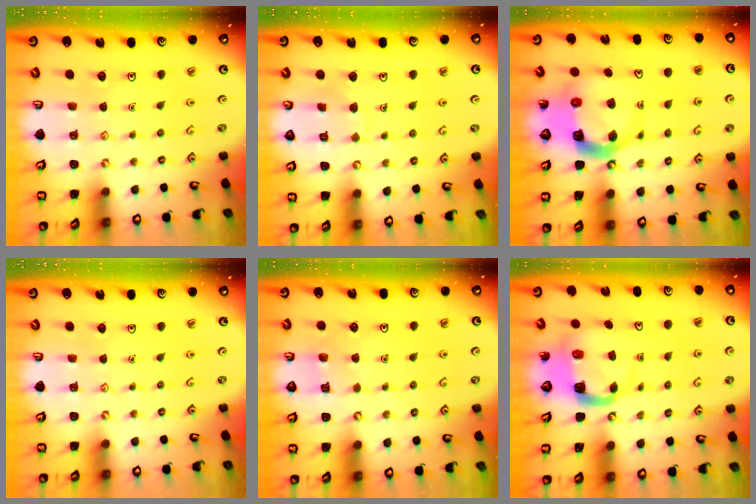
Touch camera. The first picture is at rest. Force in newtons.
{"total": 5.3, "press": 5.3, "slide": 0.4}
{"total": 8.2, "press": 8.1, "slide": 1.1}
{"total": 0.0}
{"total": 2.6, "press": 2.6, "slide": 0.2}
{"total": 4.1, "press": 4.1, "slide": 0.5}